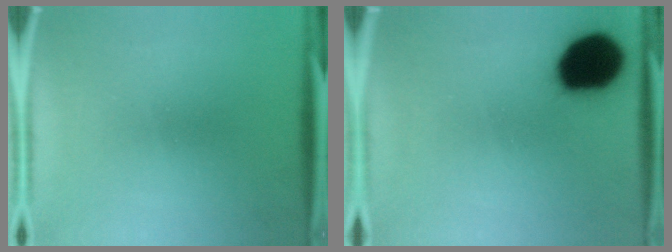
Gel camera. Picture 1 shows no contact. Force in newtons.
{"total": 19.3}